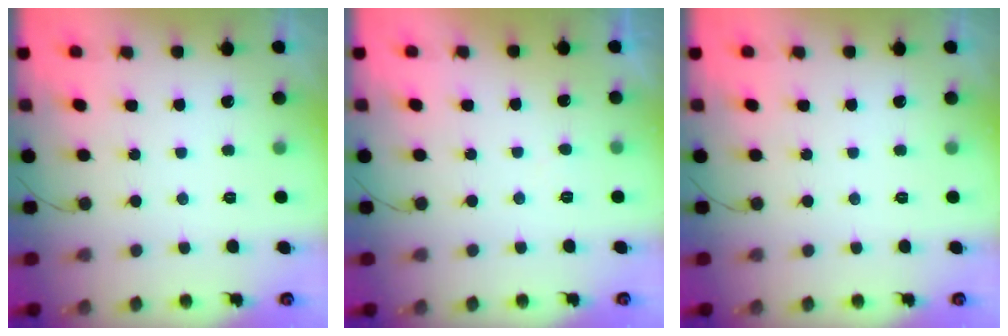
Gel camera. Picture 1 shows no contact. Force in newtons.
{"total": 2.3, "press": 2.3, "slide": 0.2}
{"total": 0.0}